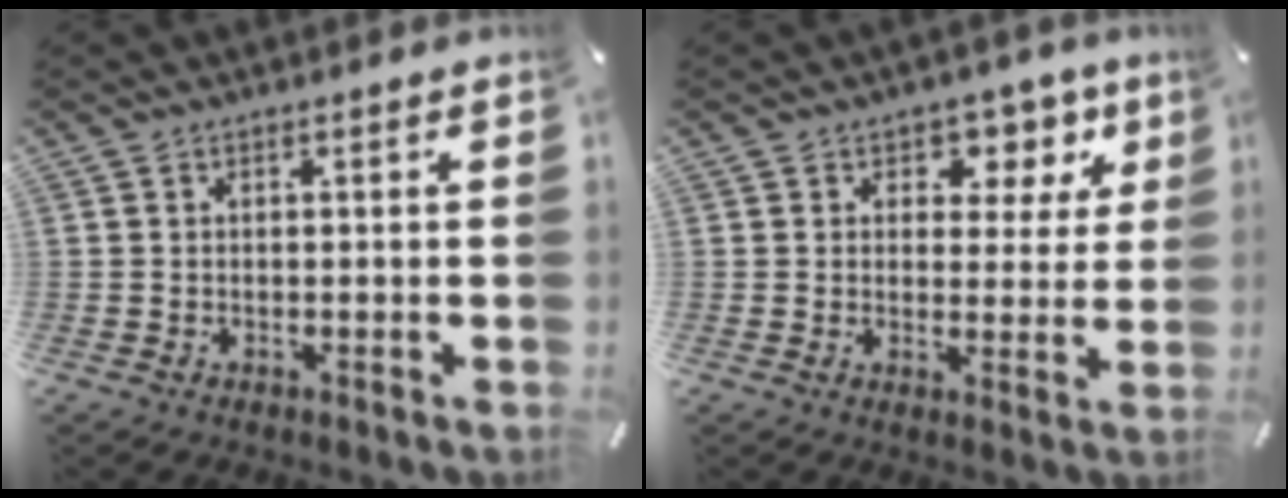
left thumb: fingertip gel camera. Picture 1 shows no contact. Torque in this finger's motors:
{"motor_torque": [0.92, 1.05, 0.61, -0.65, 0.01]}